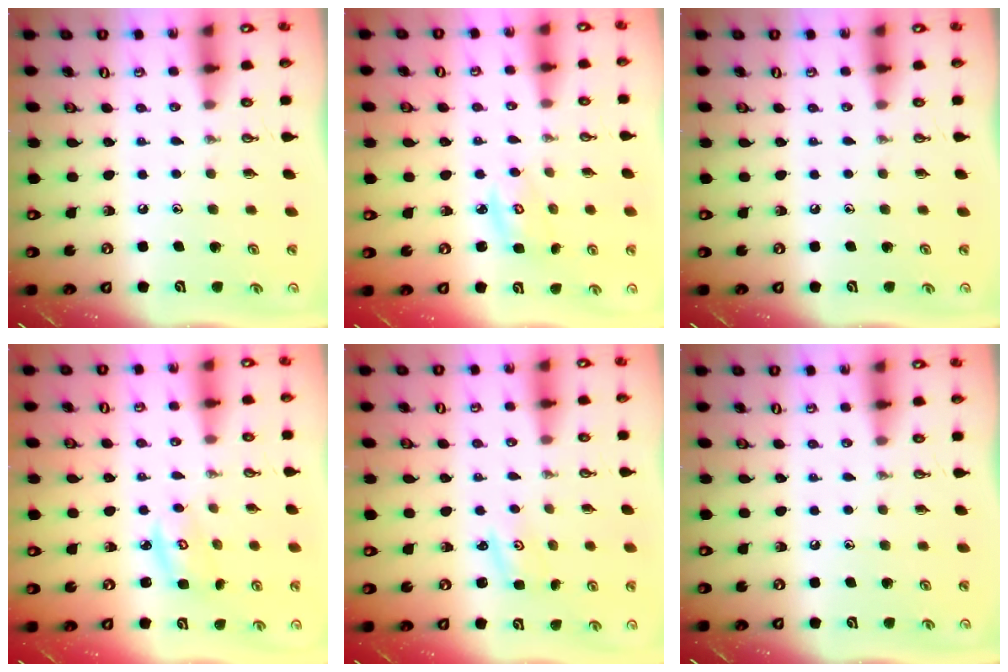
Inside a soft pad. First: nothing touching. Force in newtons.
{"total": 3.6, "press": 3.6, "slide": 0.2}
{"total": 0.0}
{"total": 3.6, "press": 3.6, "slide": 0.3}
{"total": 1.5, "press": 1.5, "slide": 0.3}
{"total": 0.0}